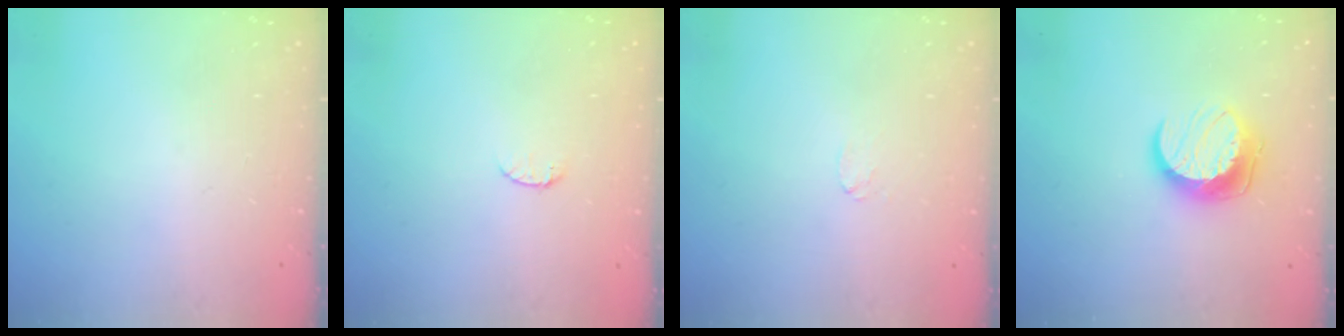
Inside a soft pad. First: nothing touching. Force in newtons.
{"total": 4.8, "press": 4.8, "slide": 0.5}
{"total": 2.9, "press": 2.9, "slide": 0.3}
{"total": 10.9, "press": 10.9, "slide": 0.2}